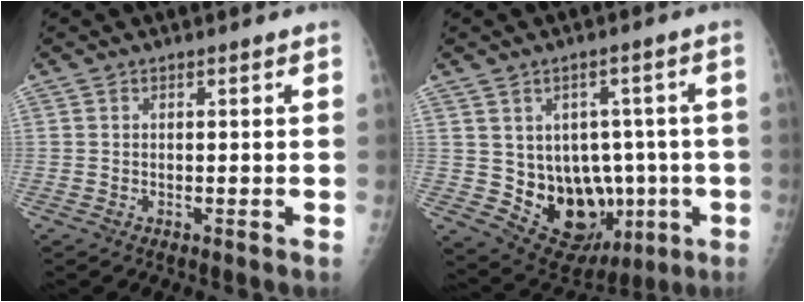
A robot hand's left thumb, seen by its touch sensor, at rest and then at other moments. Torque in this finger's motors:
{"motor_torque": [-0.57, 0.49, 0.28, -0.25, 0.13]}